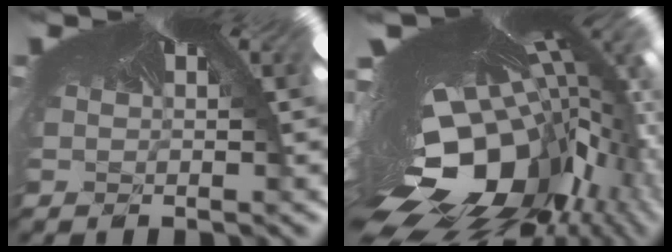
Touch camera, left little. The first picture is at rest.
{"total": 10.1, "force": [-9.1, 3.7, 2.4], "torque": [-0.073, -0.102, -0.120]}